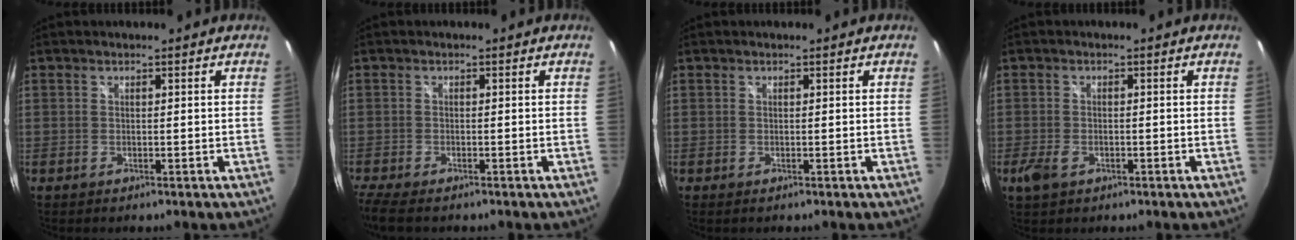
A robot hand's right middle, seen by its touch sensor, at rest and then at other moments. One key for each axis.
{"total": 5.2, "fx": -3.9, "fy": 1.4, "fz": 3.1, "tx": -0.075, "ty": -0.029, "tz": -0.077}
{"total": 0.6, "fx": 0.5, "fy": -0.1, "fz": -0.2, "tx": 0.004, "ty": 0.001, "tz": 0.009}
{"total": 3.5, "fx": -1.8, "fy": 2.2, "fz": 2.1, "tx": -0.050, "ty": -0.006, "tz": -0.032}